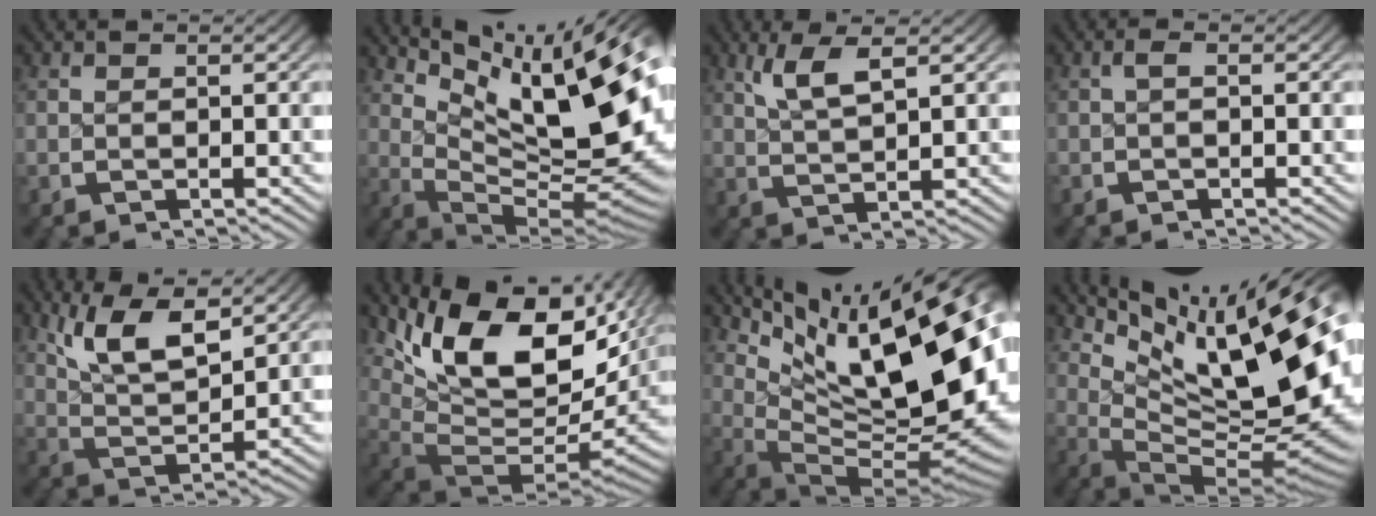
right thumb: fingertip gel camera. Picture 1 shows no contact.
{"total": 18.9, "force": [0.5, 11.0, 15.3], "torque": [-0.231, -0.045, 0.022]}
{"total": 3.6, "force": [1.7, 1.2, 2.9], "torque": [-0.061, 0.004, 0.036]}
{"total": 1.0, "force": [-0.6, 0.4, 0.8], "torque": [-0.022, 0.000, -0.010]}
{"total": 8.0, "force": [2.1, 4.5, 6.3], "torque": [-0.134, -0.016, 0.036]}
{"total": 18.4, "force": [0.8, 11.9, 14.1], "torque": [-0.252, -0.036, 0.023]}
{"total": 23.5, "force": [1.0, 13.3, 19.4], "torque": [-0.292, -0.048, 0.036]}
{"total": 20.9, "force": [1.0, 11.8, 17.2], "torque": [-0.258, -0.045, 0.032]}